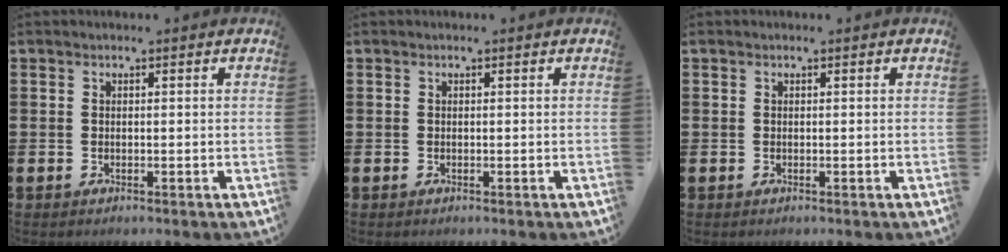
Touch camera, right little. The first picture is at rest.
{"total": 0.0}
{"total": 0.0}